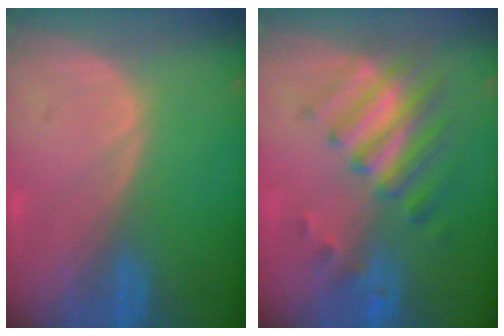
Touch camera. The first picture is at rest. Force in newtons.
{"total": 8.0, "press": 7.2, "slide": 3.6}